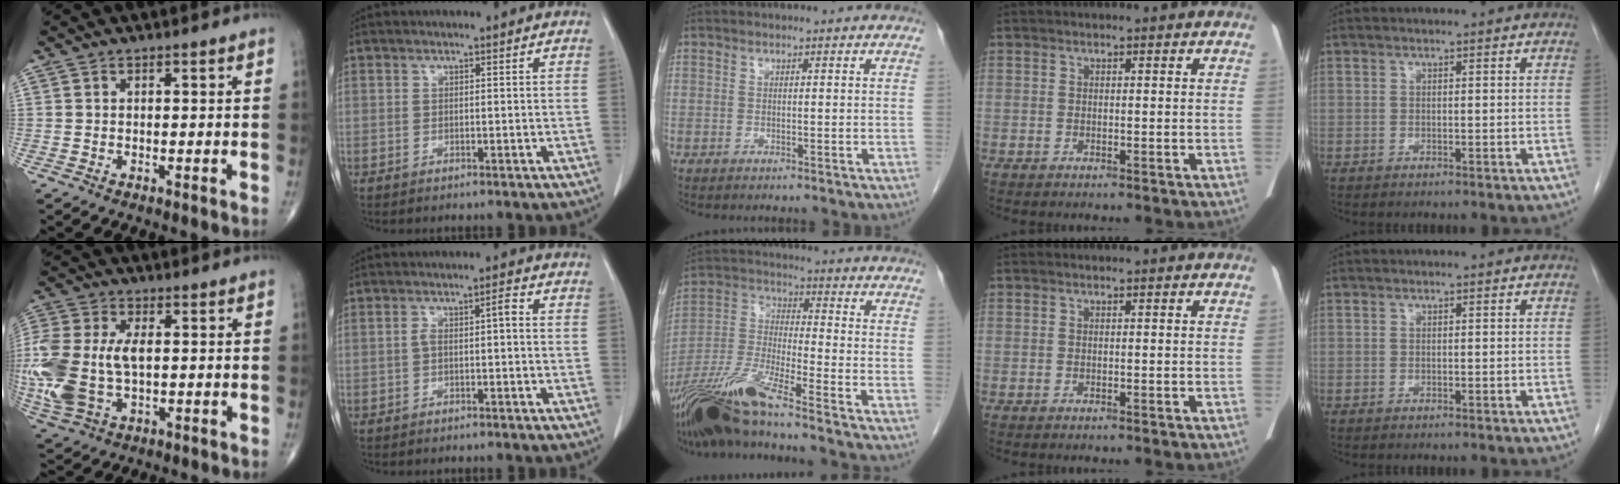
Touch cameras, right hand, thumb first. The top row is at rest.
{"thumb": {"total": 19.0, "force": [-0.8, 11.2, 15.3], "torque": [-0.401, -0.005, -0.005]}, "index": {"total": 2.8, "force": [-0.3, 0.6, 2.8], "torque": [-0.049, 0.016, -0.003]}, "middle": {"total": 14.1, "force": [-11.4, -0.7, 8.3], "torque": [-0.175, -0.019, -0.216]}}